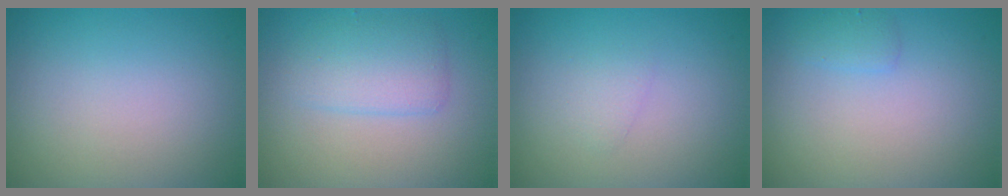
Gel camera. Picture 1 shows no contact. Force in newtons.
{"total": 2.9, "press": 2.9, "slide": 0.2}
{"total": 0.9, "press": 0.9, "slide": 0.0}
{"total": 1.0, "press": 0.9, "slide": 0.1}